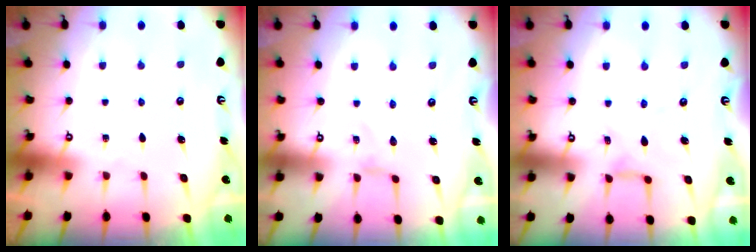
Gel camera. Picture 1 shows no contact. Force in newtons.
{"total": 0.0}
{"total": 2.1, "press": 2.0, "slide": 0.4}